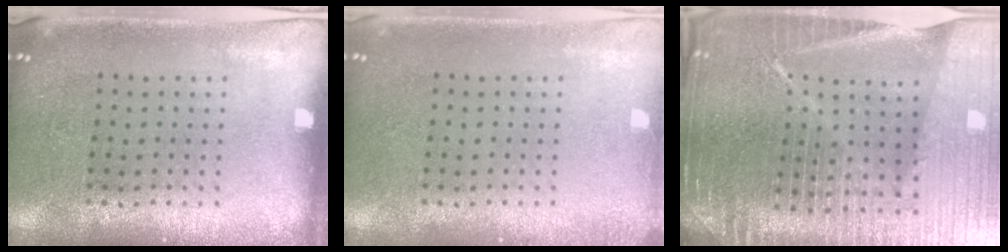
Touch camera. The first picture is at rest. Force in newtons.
{"total": 0.8, "press": 0.8, "slide": 0.1}
{"total": 7.0, "press": 6.0, "slide": 3.7}